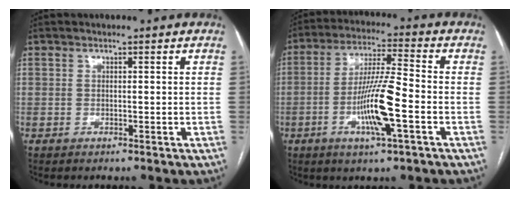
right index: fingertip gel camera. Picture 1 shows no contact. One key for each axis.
{"total": 11.4, "fx": -3.5, "fy": 0.6, "fz": 10.9, "tx": -0.208, "ty": -0.004, "tz": -0.066}